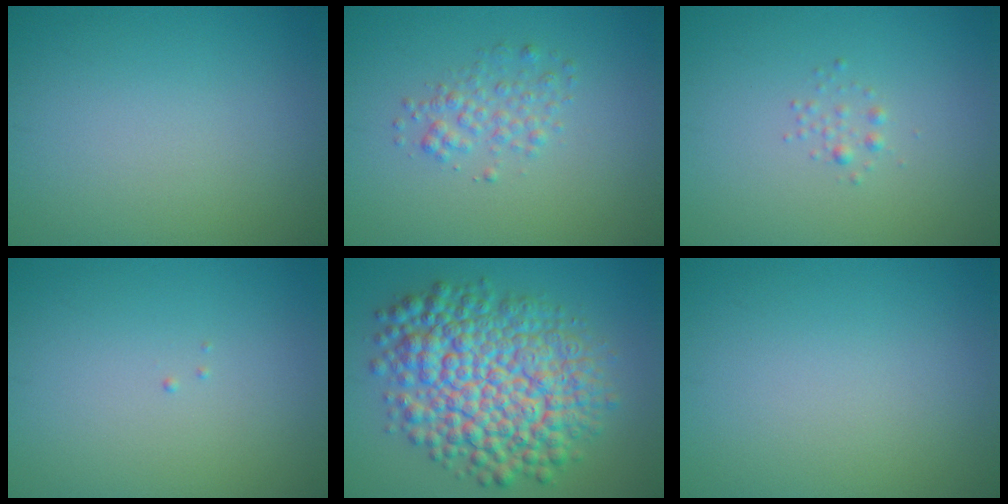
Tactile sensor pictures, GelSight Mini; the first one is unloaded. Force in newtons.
{"total": 2.0, "press": 2.0, "slide": 0.1}
{"total": 0.8, "press": 0.8, "slide": 0.0}
{"total": 0.0}
{"total": 11.2, "press": 11.2, "slide": 0.3}
{"total": 0.0}